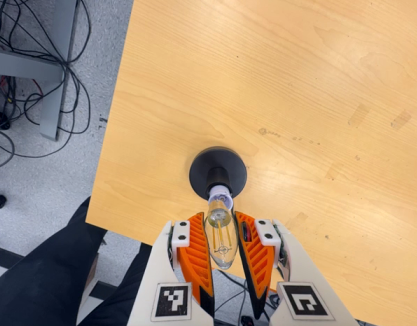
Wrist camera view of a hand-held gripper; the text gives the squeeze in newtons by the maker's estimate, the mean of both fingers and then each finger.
{"total": 15.3, "left": 15.9, "right": 14.8}